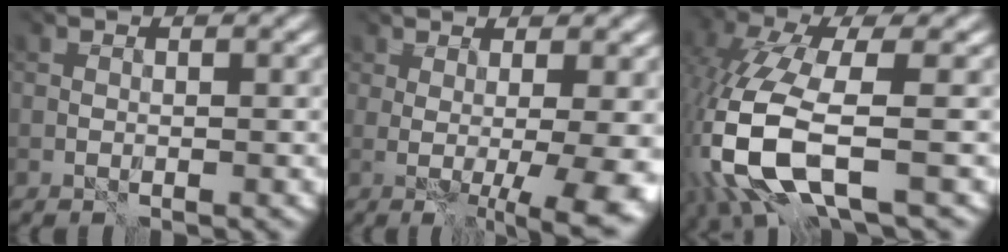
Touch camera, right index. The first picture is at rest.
{"total": 8.2, "force": [-0.3, 2.5, 7.8], "torque": [-0.064, -0.007, 0.011]}
{"total": 9.1, "force": [-3.1, 3.3, 8.0], "torque": [-0.204, -0.012, -0.068]}